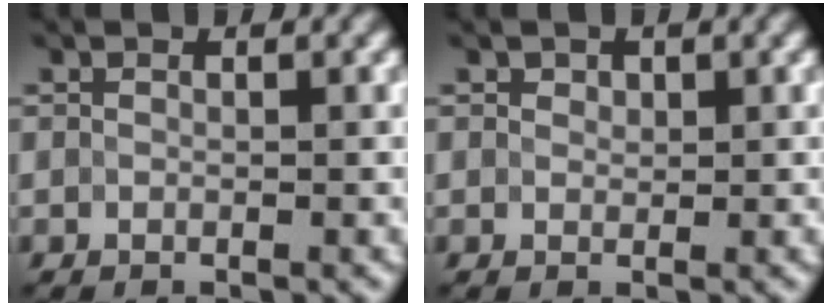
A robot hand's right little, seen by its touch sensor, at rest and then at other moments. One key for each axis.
{"total": 0.6, "fx": 0.5, "fy": 0.4, "fz": 0.2, "tx": -0.003, "ty": 0.000, "tz": 0.007}